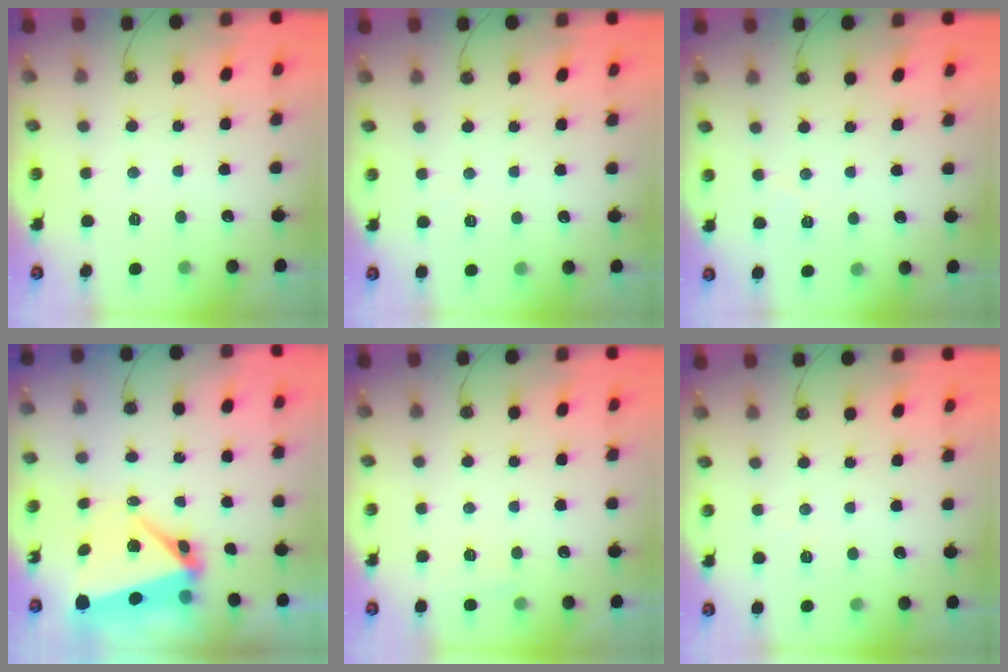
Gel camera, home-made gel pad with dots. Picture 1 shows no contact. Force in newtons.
{"total": 2.8, "press": 2.5, "slide": 1.1}
{"total": 3.0, "press": 2.8, "slide": 1.0}
{"total": 7.6, "press": 7.4, "slide": 1.7}
{"total": 2.6, "press": 2.4, "slide": 0.9}
{"total": 2.7, "press": 2.5, "slide": 1.1}